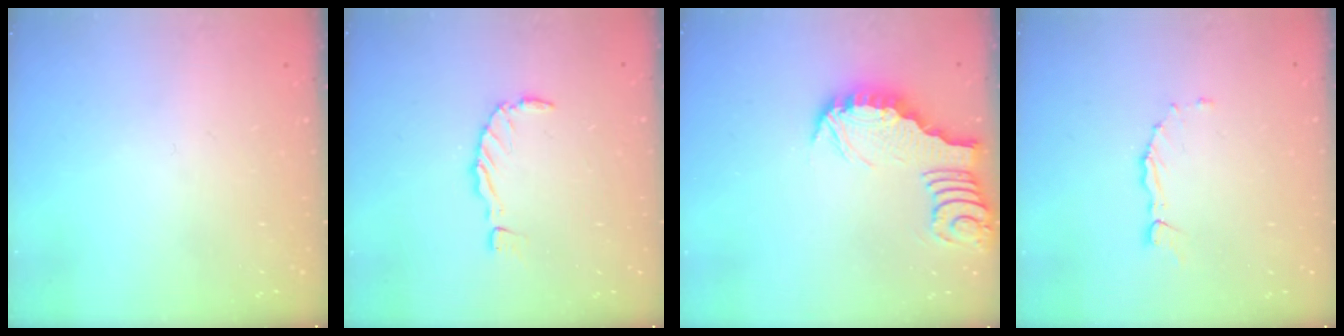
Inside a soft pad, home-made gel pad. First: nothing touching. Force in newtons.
{"total": 0.0}
{"total": 3.0, "press": 3.0, "slide": 0.4}
{"total": 2.2, "press": 2.2, "slide": 0.3}